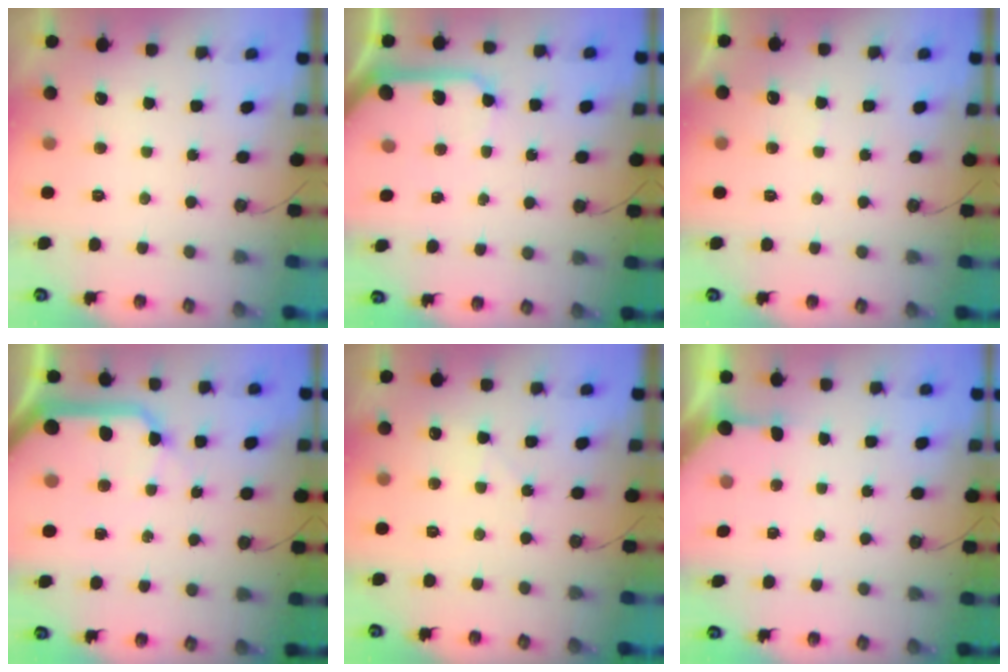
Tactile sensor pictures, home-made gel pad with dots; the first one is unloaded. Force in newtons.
{"total": 10.3, "press": 10.3, "slide": 1.0}
{"total": 2.5, "press": 2.5, "slide": 0.5}
{"total": 17.2, "press": 17.0, "slide": 2.3}
{"total": 5.2, "press": 5.1, "slide": 0.9}
{"total": 2.8, "press": 2.8, "slide": 0.3}